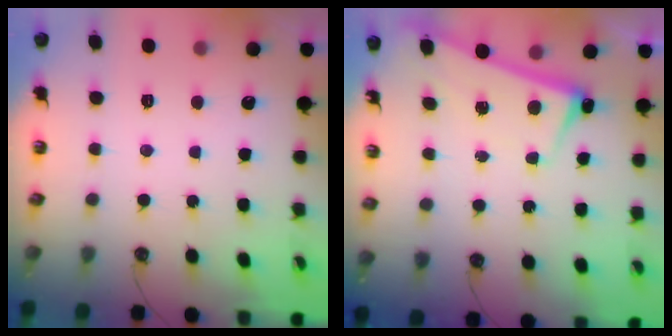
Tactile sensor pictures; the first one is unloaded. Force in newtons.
{"total": 2.7, "press": 2.6, "slide": 0.6}